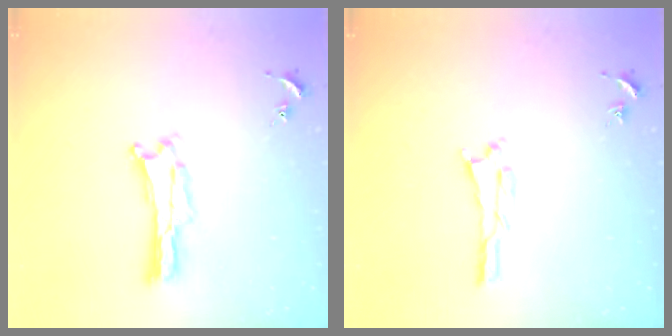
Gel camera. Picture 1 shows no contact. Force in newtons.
{"total": 1.7, "press": 1.7, "slide": 0.2}